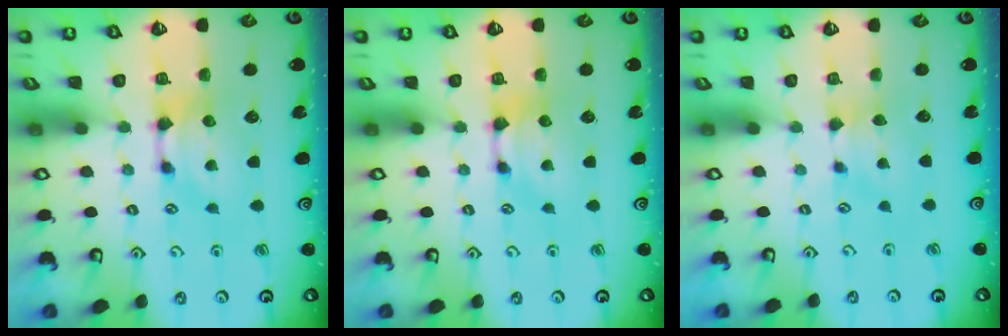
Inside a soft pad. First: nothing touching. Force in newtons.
{"total": 0.0}
{"total": 2.0, "press": 1.9, "slide": 0.7}